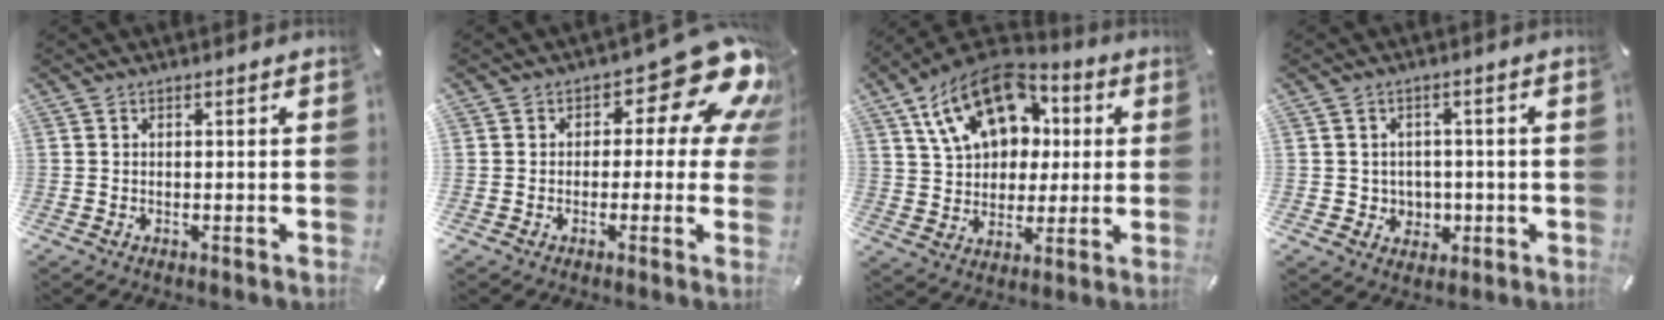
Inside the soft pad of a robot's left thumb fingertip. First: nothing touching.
{"total": 15.9, "force": [7.5, 8.3, 11.3], "torque": [-0.142, -0.054, 0.120]}
{"total": 19.2, "force": [7.9, 13.6, 11.0], "torque": [-0.209, -0.025, 0.143]}
{"total": 4.8, "force": [-0.3, 4.7, 1.0], "torque": [-0.012, 0.001, -0.006]}